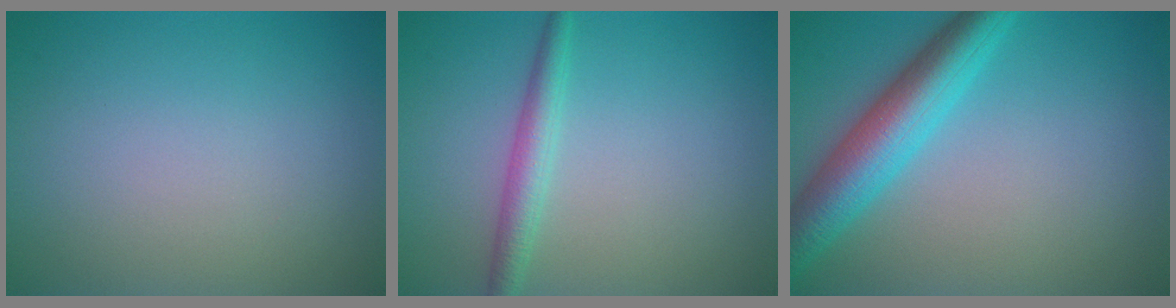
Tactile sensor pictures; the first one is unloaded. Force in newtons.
{"total": 2.4, "press": 2.4, "slide": 0.1}
{"total": 6.4, "press": 6.4, "slide": 0.2}